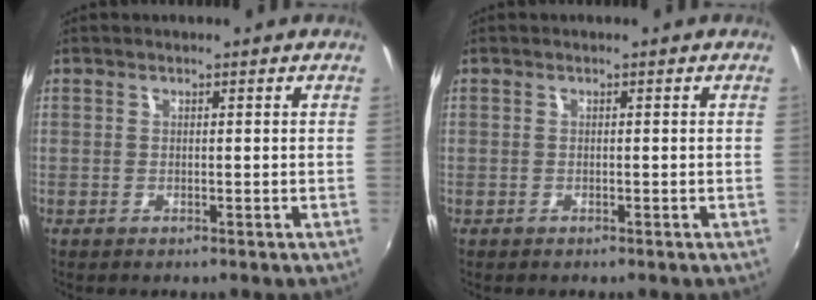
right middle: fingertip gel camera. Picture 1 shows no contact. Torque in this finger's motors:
{"motor_torque": [-0.32, 0.12, 0.05, 0.01]}